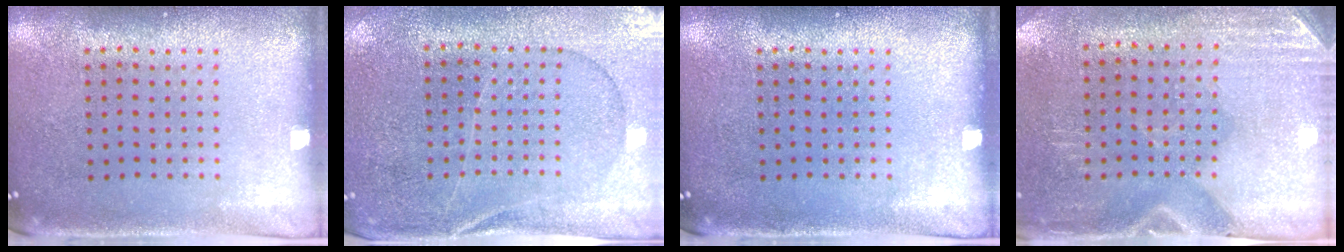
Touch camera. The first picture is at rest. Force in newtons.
{"total": 0.6, "press": 0.5, "slide": 0.3}
{"total": 0.0}
{"total": 3.0, "press": 2.6, "slide": 1.5}